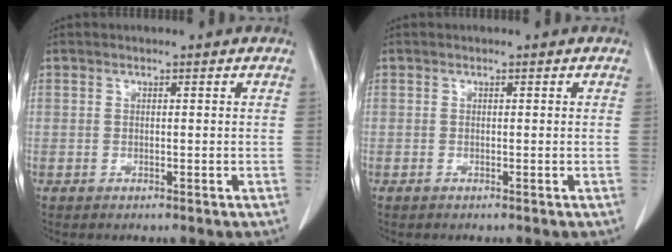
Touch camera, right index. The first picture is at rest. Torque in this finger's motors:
{"motor_torque": [0.10, -0.06, 0.03, 0.00]}